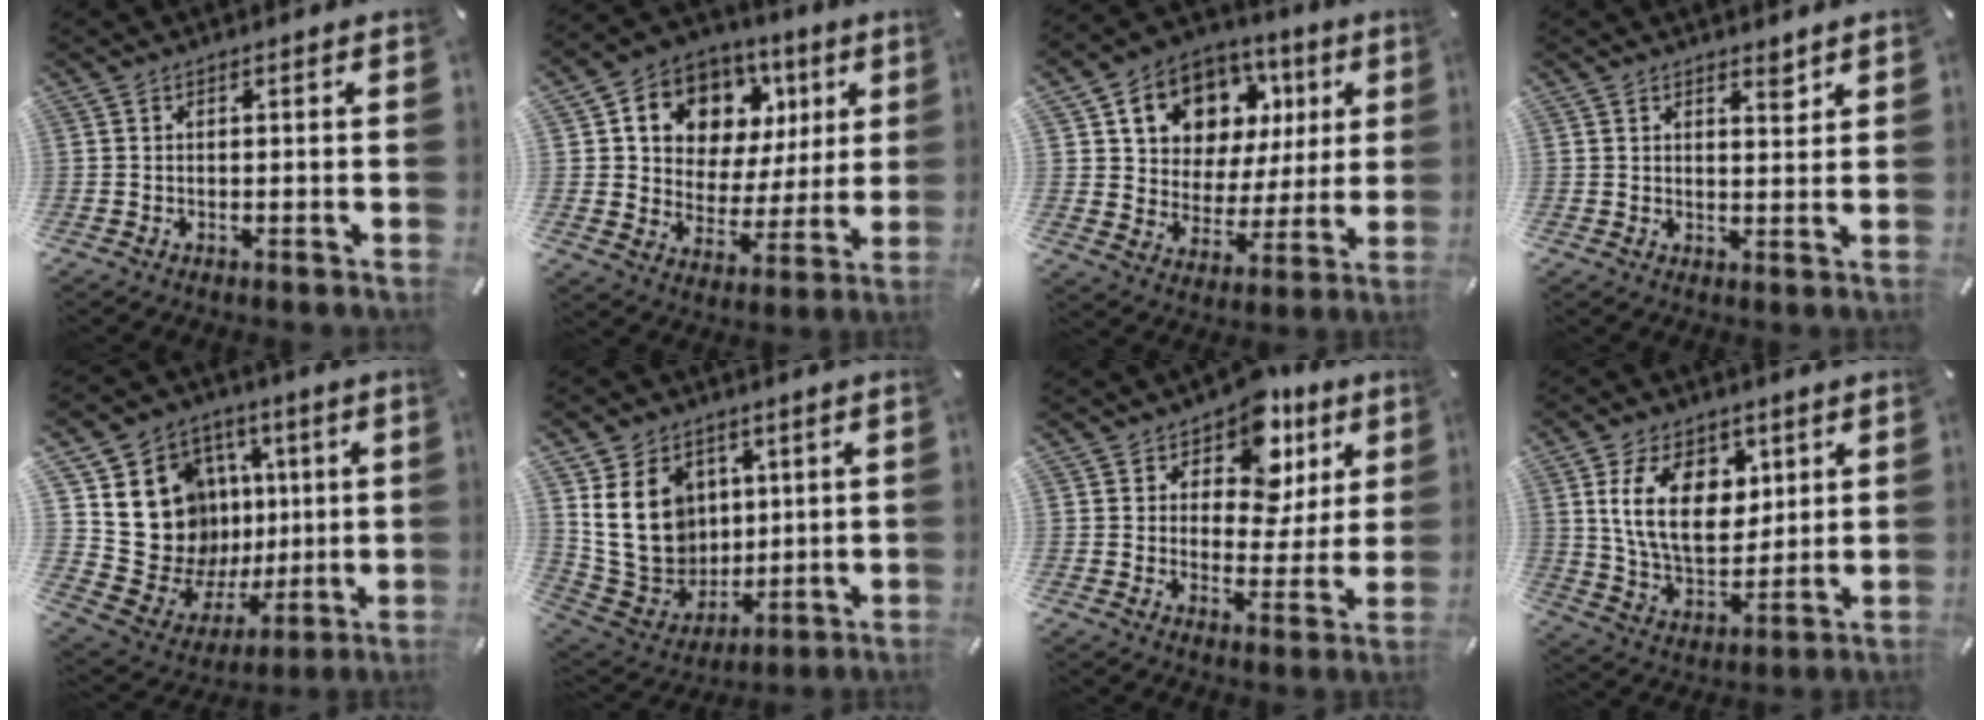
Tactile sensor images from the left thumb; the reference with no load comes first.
{"total": 10.5, "force": [4.2, 9.2, 2.9], "torque": [-0.061, -0.030, 0.085]}
{"total": 12.1, "force": [5.6, 10.1, 3.6], "torque": [-0.063, -0.037, 0.107]}
{"total": 3.0, "force": [2.3, 1.4, 1.4], "torque": [0.002, -0.018, 0.034]}
{"total": 17.8, "force": [3.9, 16.3, 6.0], "torque": [-0.082, -0.049, 0.109]}
{"total": 16.6, "force": [3.9, 14.1, 7.9], "torque": [-0.162, -0.017, 0.080]}
{"total": 12.6, "force": [7.4, 8.0, 6.4], "torque": [-0.098, -0.047, 0.130]}
{"total": 15.4, "force": [5.2, 10.2, 10.3], "torque": [-0.195, -0.002, 0.092]}